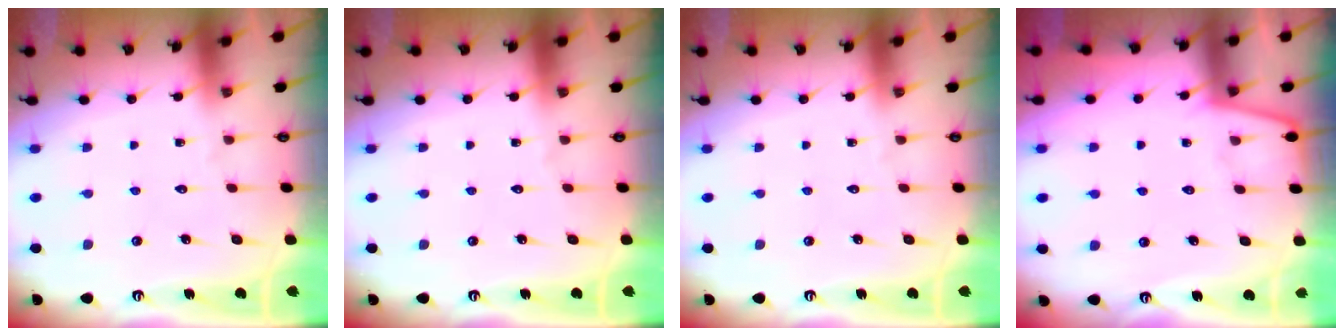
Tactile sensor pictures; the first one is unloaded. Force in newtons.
{"total": 0.0}
{"total": 0.0}
{"total": 2.3, "press": 2.3, "slide": 0.3}